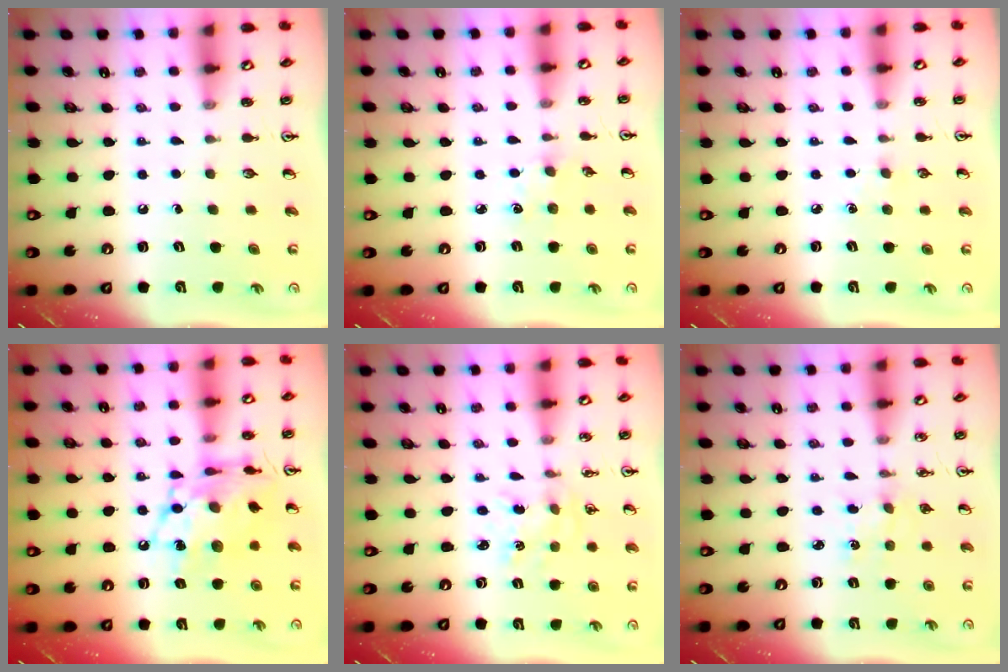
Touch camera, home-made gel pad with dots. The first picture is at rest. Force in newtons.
{"total": 4.3, "press": 4.3, "slide": 0.5}
{"total": 3.6, "press": 3.6, "slide": 0.5}
{"total": 15.6, "press": 15.5, "slide": 1.3}
{"total": 1.7, "press": 1.7, "slide": 0.3}
{"total": 2.6, "press": 2.6, "slide": 0.3}